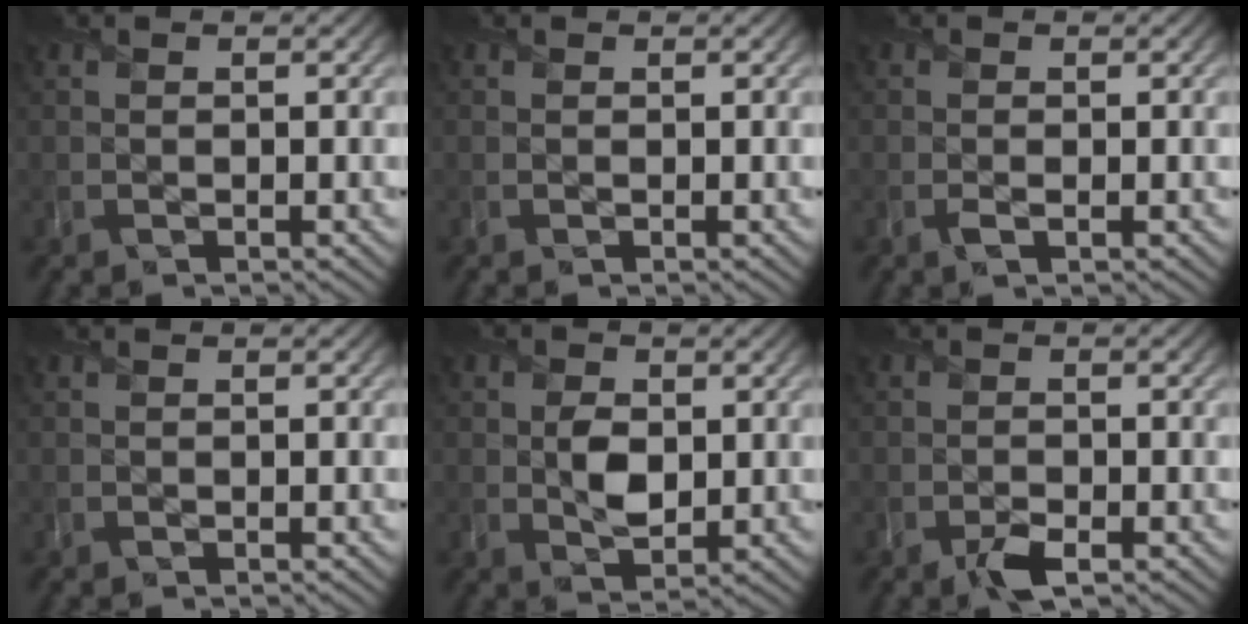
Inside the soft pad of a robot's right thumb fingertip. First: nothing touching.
{"total": 0.0}
{"total": 0.9, "force": [-0.3, 0.5, 0.7], "torque": [-0.018, -0.006, -0.008]}
{"total": 0.0}
{"total": 3.9, "force": [0.2, 2.8, 2.8], "torque": [-0.057, -0.007, 0.003]}
{"total": 2.5, "force": [-1.4, 1.2, 1.6], "torque": [-0.030, -0.008, -0.029]}